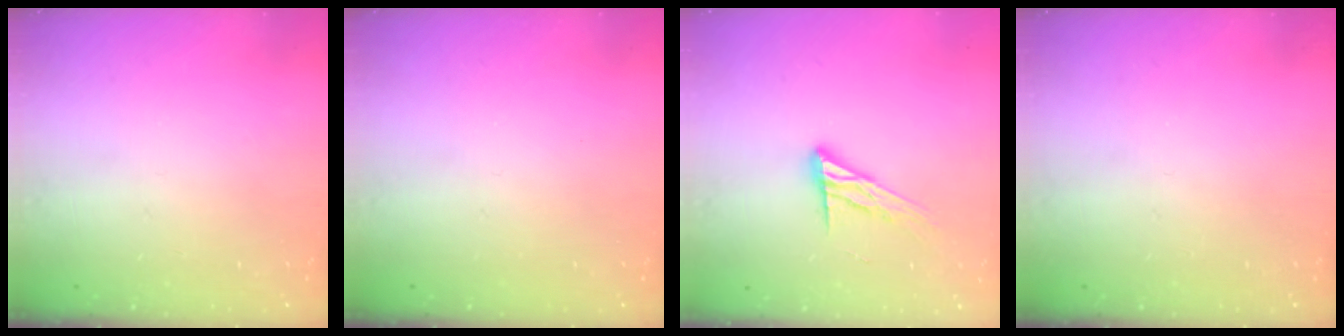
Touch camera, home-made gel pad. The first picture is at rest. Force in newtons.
{"total": 0.0}
{"total": 11.1, "press": 11.1, "slide": 0.9}
{"total": 0.0}